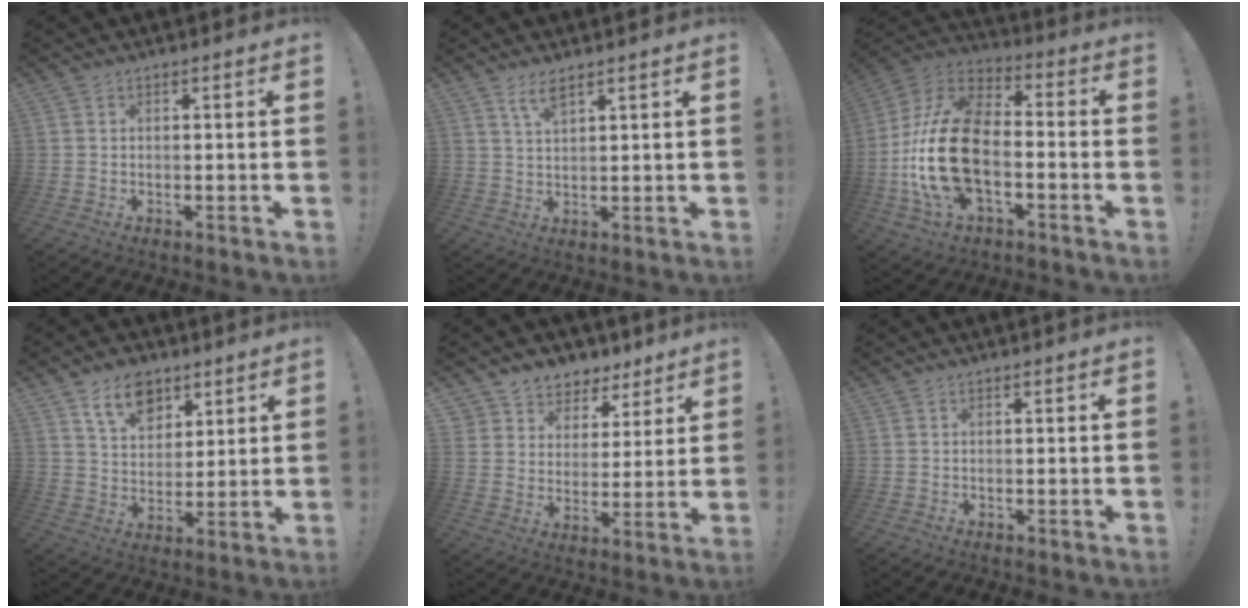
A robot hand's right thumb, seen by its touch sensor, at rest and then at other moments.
{"total": 4.3, "force": [3.1, 0.8, 2.9], "torque": [-0.055, -0.011, 0.055]}
{"total": 23.5, "force": [-4.6, 13.6, 18.6], "torque": [-0.371, 0.034, -0.065]}
{"total": 11.4, "force": [7.0, 7.5, 4.9], "torque": [-0.070, -0.034, 0.132]}
{"total": 7.0, "force": [4.4, 5.5, 0.2], "torque": [-0.007, -0.045, 0.091]}
{"total": 0.0}